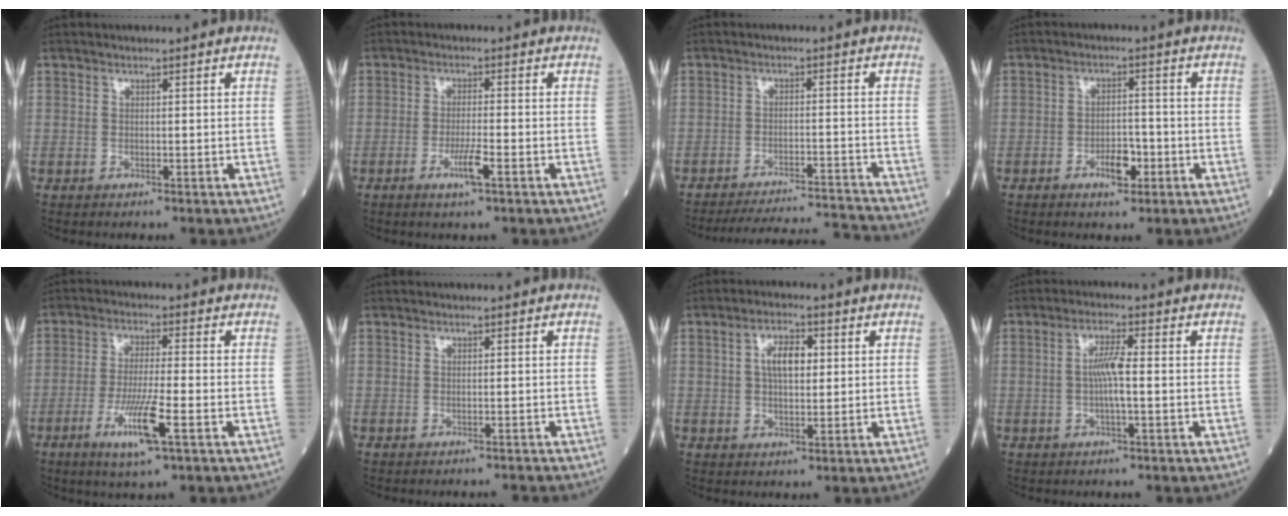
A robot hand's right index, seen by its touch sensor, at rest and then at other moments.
{"total": 3.9, "force": [-1.9, 0.1, 3.4], "torque": [-0.065, -0.006, -0.036]}
{"total": 11.8, "force": [-11.7, -1.3, 1.3], "torque": [-0.017, 0.006, -0.175]}
{"total": 4.1, "force": [-2.0, 1.8, 3.1], "torque": [-0.048, 0.004, -0.031]}
{"total": 8.4, "force": [-3.6, 0.3, 7.6], "torque": [-0.145, -0.017, -0.065]}
{"total": 1.7, "force": [-1.7, -0.4, 0.0], "torque": [0.001, -0.004, -0.020]}
{"total": 5.1, "force": [1.1, 2.2, 4.4], "torque": [-0.081, 0.011, 0.018]}
{"total": 4.2, "force": [-0.3, 0.2, 4.2], "torque": [-0.084, 0.004, -0.007]}